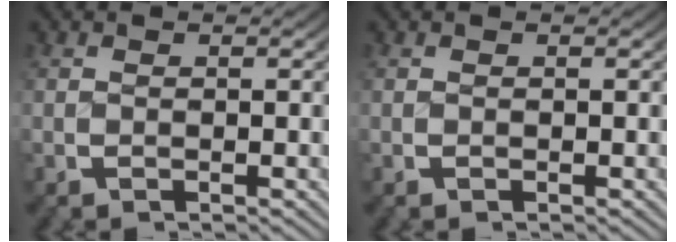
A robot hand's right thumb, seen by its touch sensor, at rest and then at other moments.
{"total": 0.0}